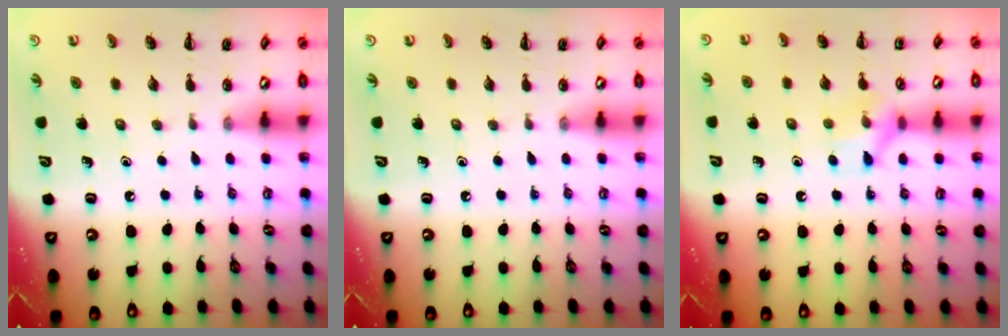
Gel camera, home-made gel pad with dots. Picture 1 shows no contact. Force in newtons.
{"total": 0.0}
{"total": 8.2, "press": 8.2, "slide": 0.7}